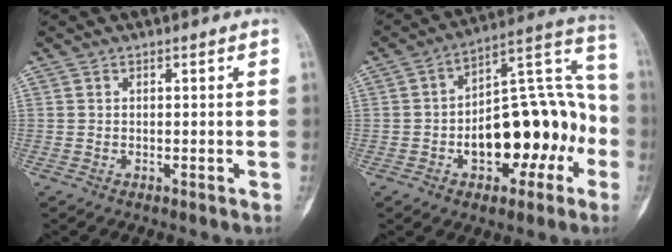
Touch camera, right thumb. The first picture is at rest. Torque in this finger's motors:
{"motor_torque": [2.10, 2.02, 1.13, -0.94, 0.08]}